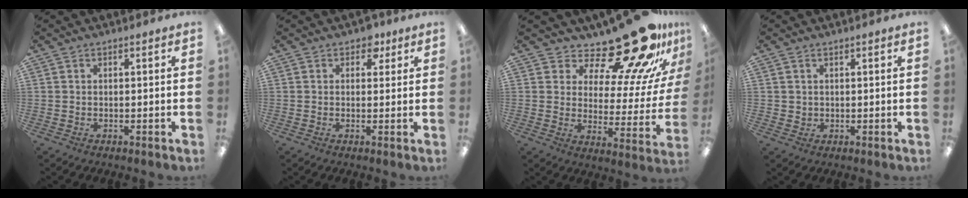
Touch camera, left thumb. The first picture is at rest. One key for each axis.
{"total": 3.3, "fx": 1.7, "fy": 2.3, "fz": 1.5, "tx": -0.008, "ty": -0.003, "tz": 0.026}
{"total": 22.1, "fx": 17.6, "fy": 6.3, "fz": 11.9, "tx": -0.171, "ty": -0.131, "tz": 0.288}
{"total": 1.7, "fx": 0.9, "fy": 1.4, "fz": 0.0, "tx": -0.002, "ty": 0.001, "tz": 0.015}